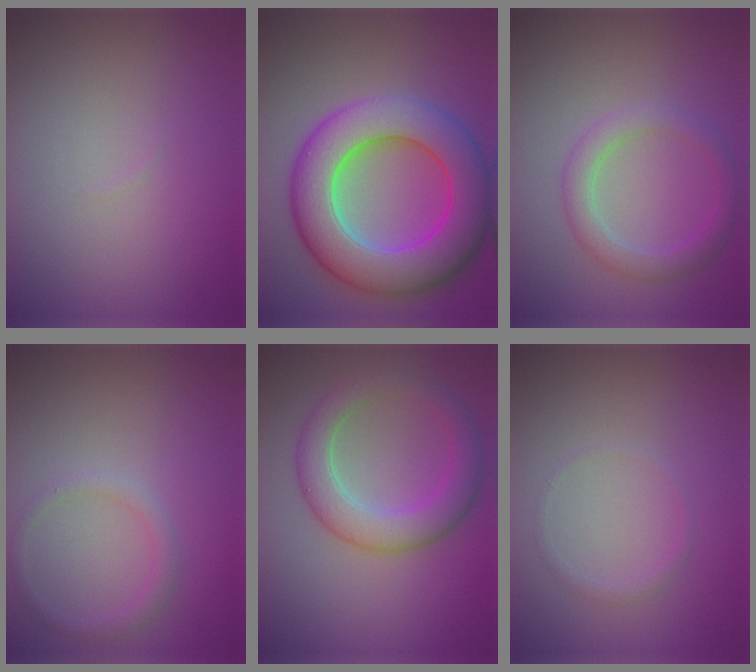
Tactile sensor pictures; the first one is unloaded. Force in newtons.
{"total": 11.8, "press": 11.8, "slide": 0.4}
{"total": 2.9, "press": 2.9, "slide": 0.1}
{"total": 1.5, "press": 1.5, "slide": 0.1}
{"total": 5.1, "press": 5.1, "slide": 0.0}
{"total": 0.7, "press": 0.7, "slide": 0.0}